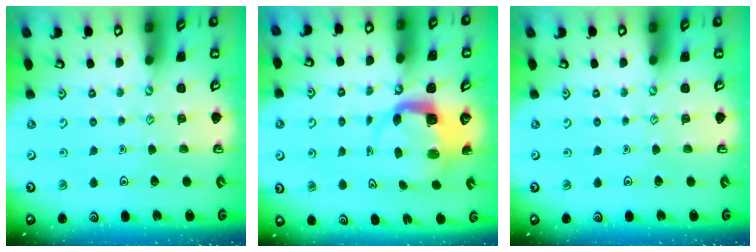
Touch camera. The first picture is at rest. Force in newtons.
{"total": 5.3, "press": 5.3, "slide": 0.8}
{"total": 0.0}